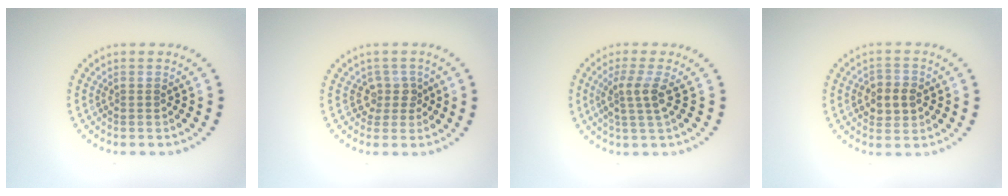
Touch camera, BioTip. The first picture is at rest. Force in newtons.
{"total": 2.0, "press": 1.4, "slide": 1.4}
{"total": 2.7, "press": 2.1, "slide": 1.7}
{"total": 2.9, "press": 2.8, "slide": 0.3}